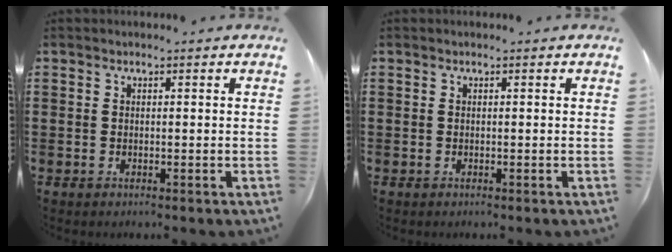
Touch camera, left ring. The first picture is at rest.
{"total": 0.0}